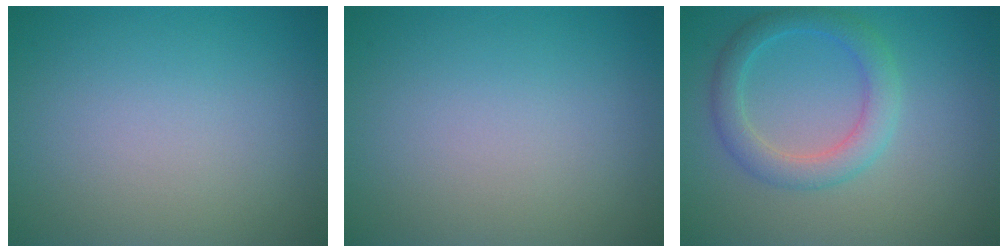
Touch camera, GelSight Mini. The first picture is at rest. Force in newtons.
{"total": 0.0}
{"total": 3.4, "press": 3.4, "slide": 0.2}